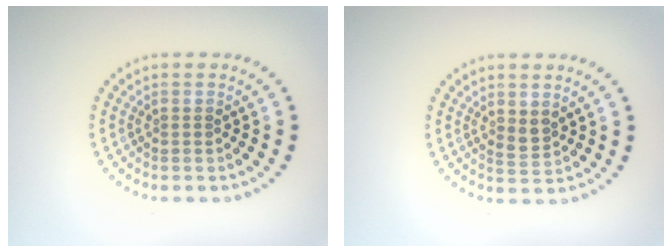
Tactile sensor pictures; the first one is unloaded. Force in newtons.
{"total": 1.3, "press": 1.2, "slide": 0.6}